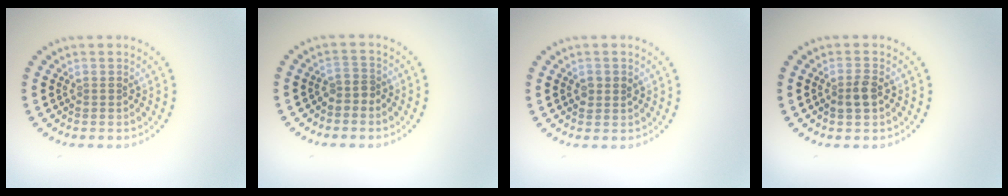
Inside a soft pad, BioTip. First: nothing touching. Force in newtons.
{"total": 1.6, "press": 1.1, "slide": 1.1}
{"total": 1.5, "press": 1.5, "slide": 0.2}
{"total": 1.8, "press": 1.8, "slide": 0.5}